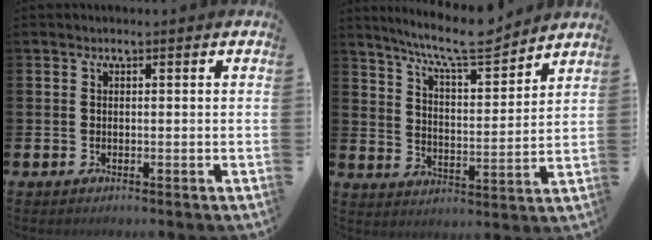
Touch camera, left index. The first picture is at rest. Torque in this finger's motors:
{"motor_torque": [0.70, -0.91, 0.54, 0.18]}